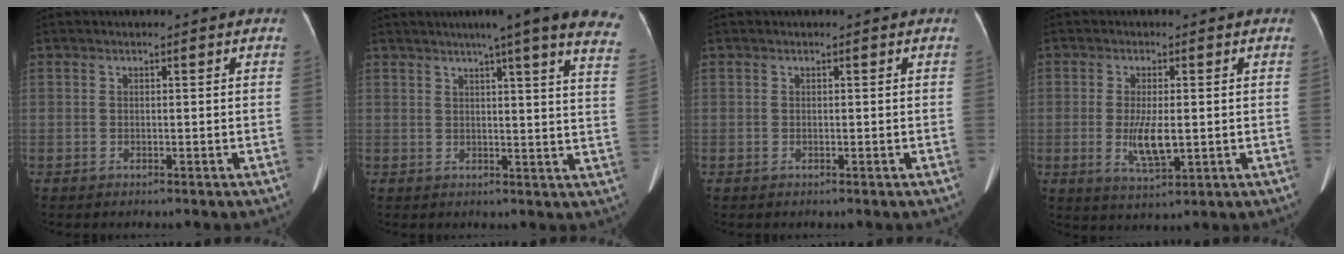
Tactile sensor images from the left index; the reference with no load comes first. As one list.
[{"total": 21.2, "force": [17.5, 0.0, 11.9], "torque": [-0.154, -0.026, 0.193]}, {"total": 0.0}, {"total": 5.4, "force": [-0.4, 1.5, 5.1], "torque": [-0.104, -0.012, -0.003]}]